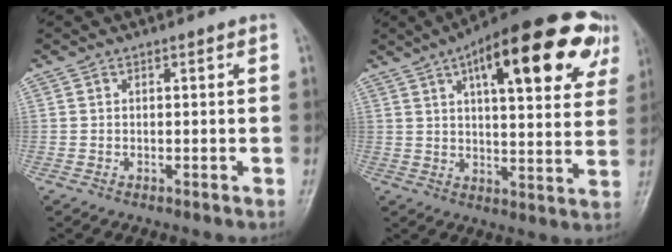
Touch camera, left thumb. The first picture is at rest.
{"total": 24.1, "force": [11.0, 8.6, 19.7], "torque": [-0.248, -0.001, 0.149]}